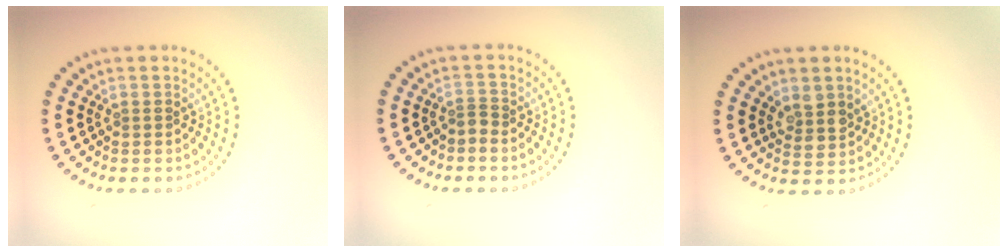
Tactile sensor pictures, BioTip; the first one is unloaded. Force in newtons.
{"total": 0.7, "press": 0.4, "slide": 0.6}
{"total": 2.3, "press": 2.0, "slide": 1.1}